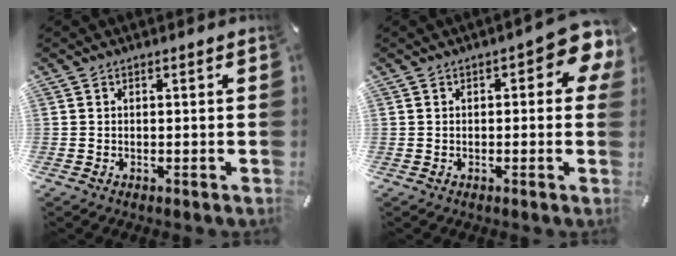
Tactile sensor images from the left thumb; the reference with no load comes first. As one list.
[{"total": 7.0, "force": [1.4, 3.0, 6.2], "torque": [-0.075, -0.009, 0.018]}]